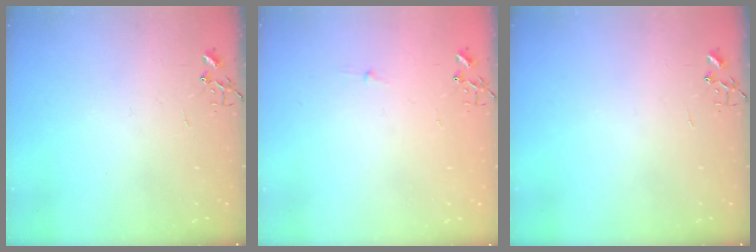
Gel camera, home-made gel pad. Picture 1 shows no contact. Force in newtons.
{"total": 2.8, "press": 2.8, "slide": 0.3}
{"total": 0.0}